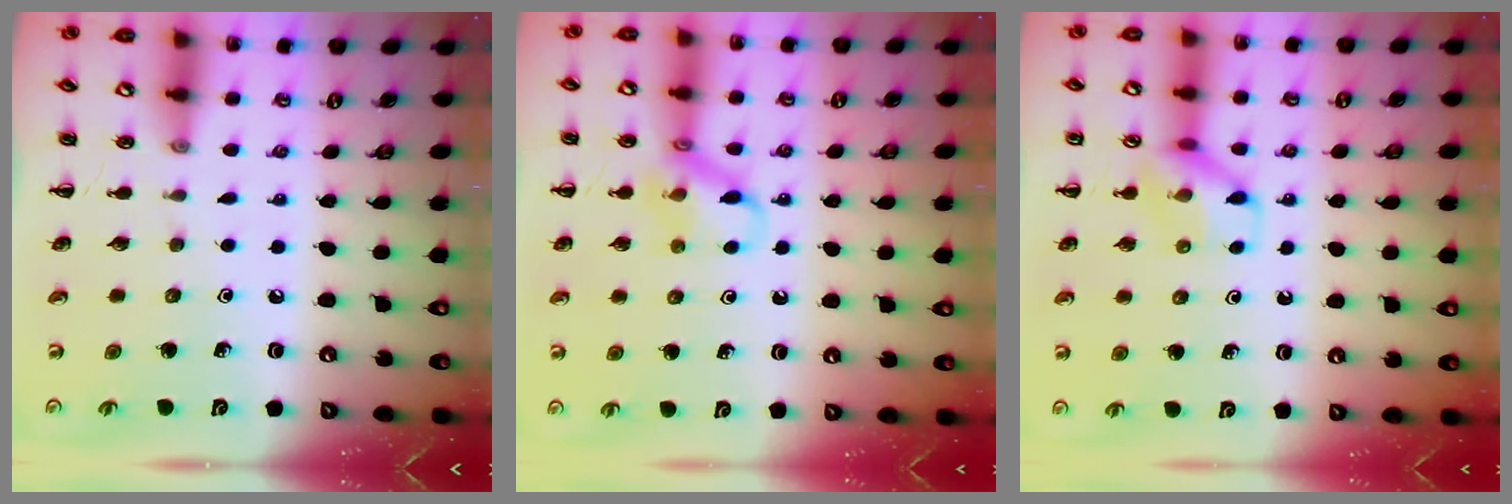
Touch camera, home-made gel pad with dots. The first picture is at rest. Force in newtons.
{"total": 11.0, "press": 10.9, "slide": 1.3}
{"total": 11.2, "press": 11.1, "slide": 1.3}